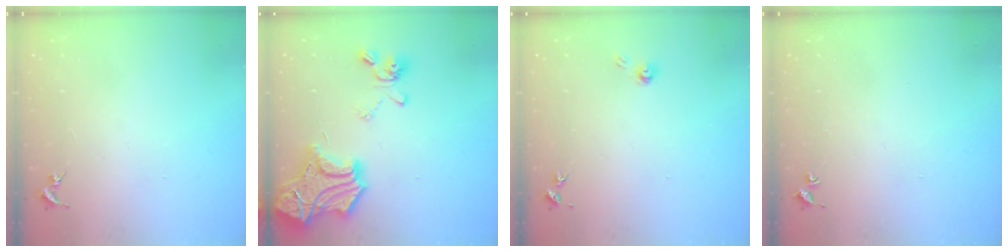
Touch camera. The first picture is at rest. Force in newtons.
{"total": 24.1, "press": 24.0, "slide": 2.2}
{"total": 3.8, "press": 3.8, "slide": 0.3}
{"total": 1.5, "press": 1.5, "slide": 0.2}